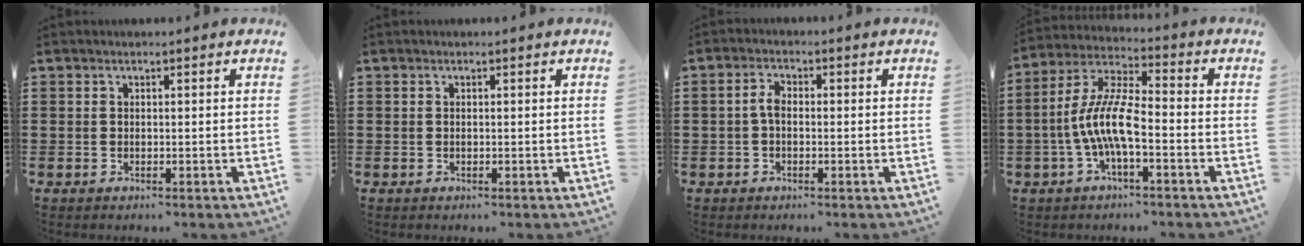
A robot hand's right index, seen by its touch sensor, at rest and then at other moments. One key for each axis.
{"total": 0.0}
{"total": 2.9, "fx": -0.3, "fy": 1.5, "fz": 2.4, "tx": -0.056, "ty": 0.002, "tz": -0.009}
{"total": 9.1, "fx": -2.7, "fy": 2.5, "fz": 8.4, "tx": -0.198, "ty": -0.015, "tz": -0.060}